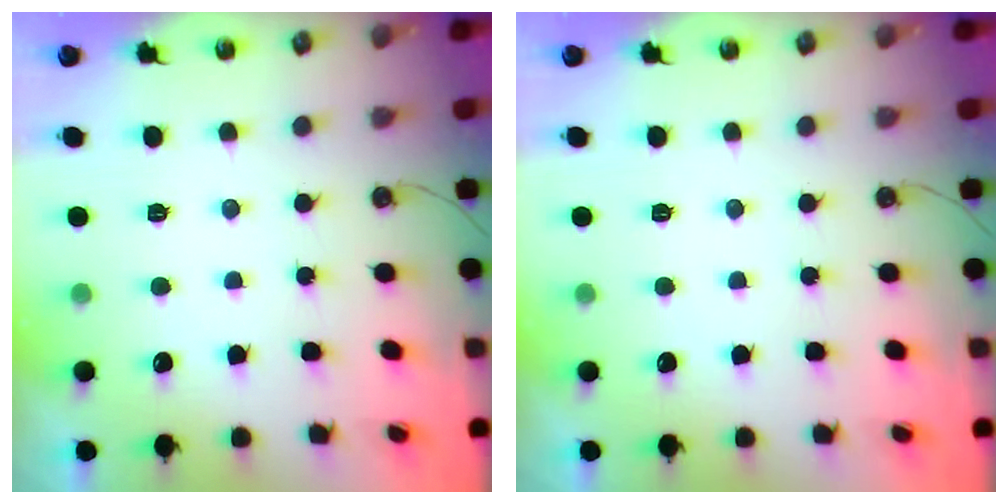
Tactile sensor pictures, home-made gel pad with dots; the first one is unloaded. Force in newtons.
{"total": 0.0}